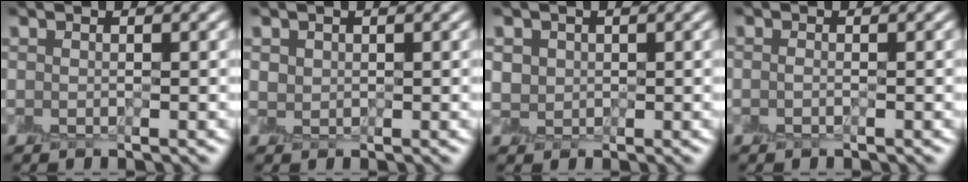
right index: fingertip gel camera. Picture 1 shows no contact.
{"total": 1.0, "force": [0.4, 0.9, 0.2], "torque": [-0.004, 0.001, 0.016]}
{"total": 2.0, "force": [0.4, 1.9, 0.5], "torque": [-0.014, 0.002, 0.012]}
{"total": 0.5, "force": [-0.5, 0.1, 0.1], "torque": [-0.001, 0.002, -0.009]}